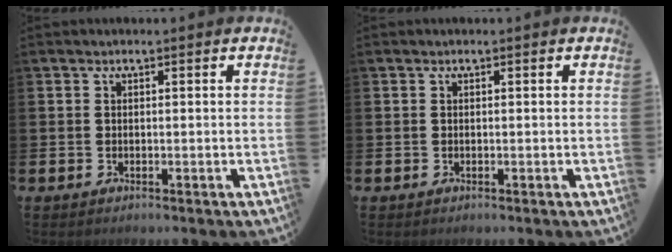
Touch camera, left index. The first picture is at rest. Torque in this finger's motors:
{"motor_torque": [-0.14, -0.04, 0.03, 0.00]}